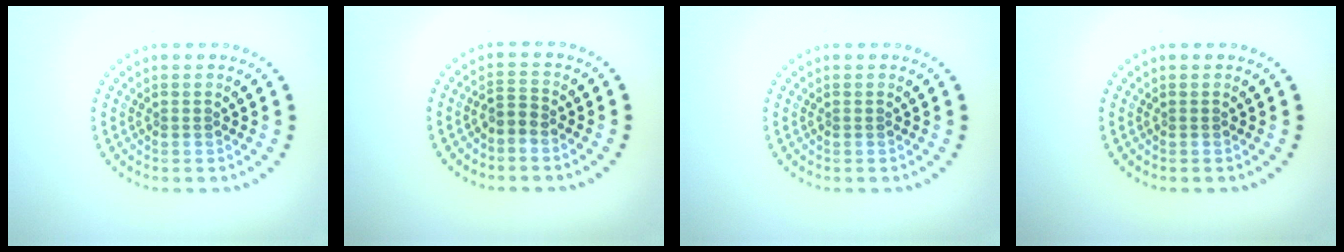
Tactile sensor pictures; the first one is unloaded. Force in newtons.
{"total": 1.4, "press": 1.2, "slide": 0.8}
{"total": 0.0}
{"total": 0.0}